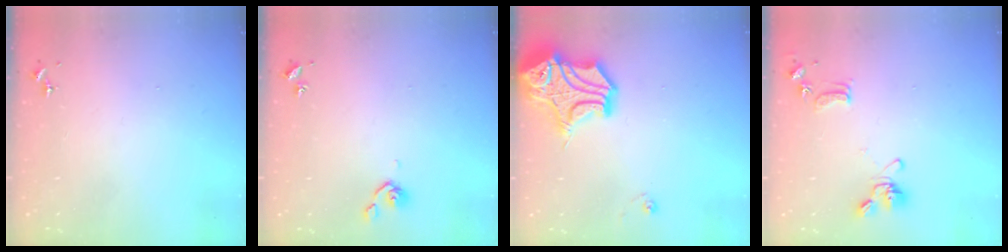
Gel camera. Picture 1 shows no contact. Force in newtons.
{"total": 5.0, "press": 4.9, "slide": 1.2}
{"total": 17.1, "press": 16.9, "slide": 2.2}
{"total": 13.7, "press": 13.6, "slide": 2.1}